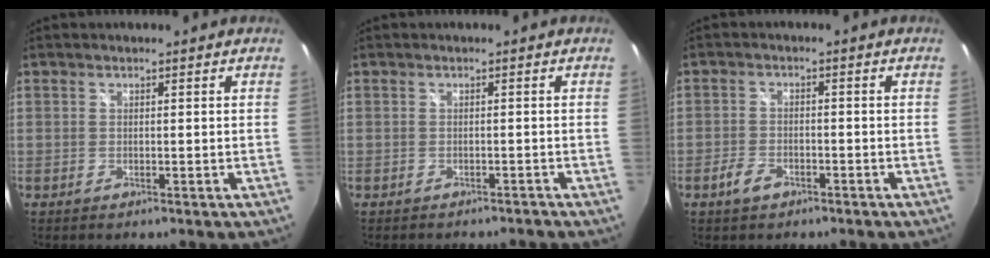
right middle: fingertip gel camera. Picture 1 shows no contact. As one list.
[{"total": 2.3, "force": [-2.2, 0.4, 0.6], "torque": [-0.015, -0.010, -0.026]}, {"total": 3.6, "force": [-2.4, 2.0, 1.9], "torque": [-0.048, 0.001, -0.045]}]